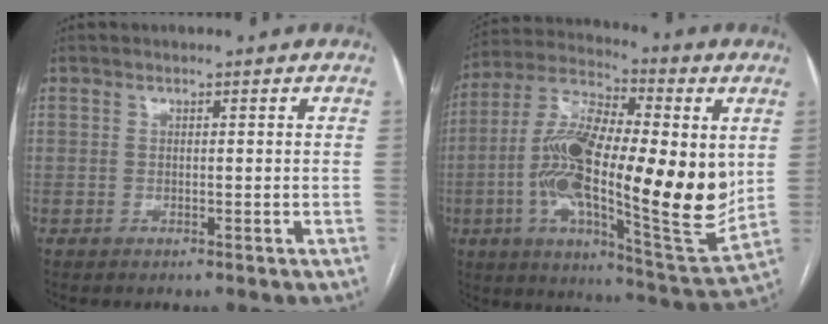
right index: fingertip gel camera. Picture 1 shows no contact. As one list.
[{"total": 25.9, "force": [0.7, 6.9, 25.0], "torque": [-0.441, 0.001, 0.006]}]